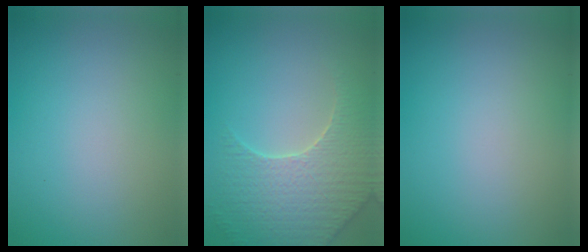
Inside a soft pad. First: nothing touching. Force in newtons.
{"total": 5.1, "press": 4.9, "slide": 1.6}
{"total": 0.0}